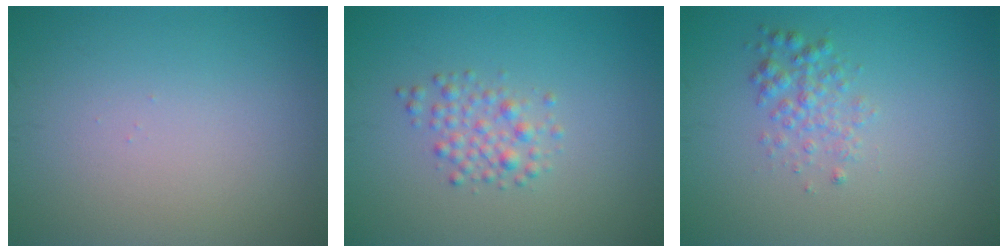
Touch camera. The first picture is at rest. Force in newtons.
{"total": 2.1, "press": 2.1, "slide": 0.0}
{"total": 1.9, "press": 1.9, "slide": 0.0}